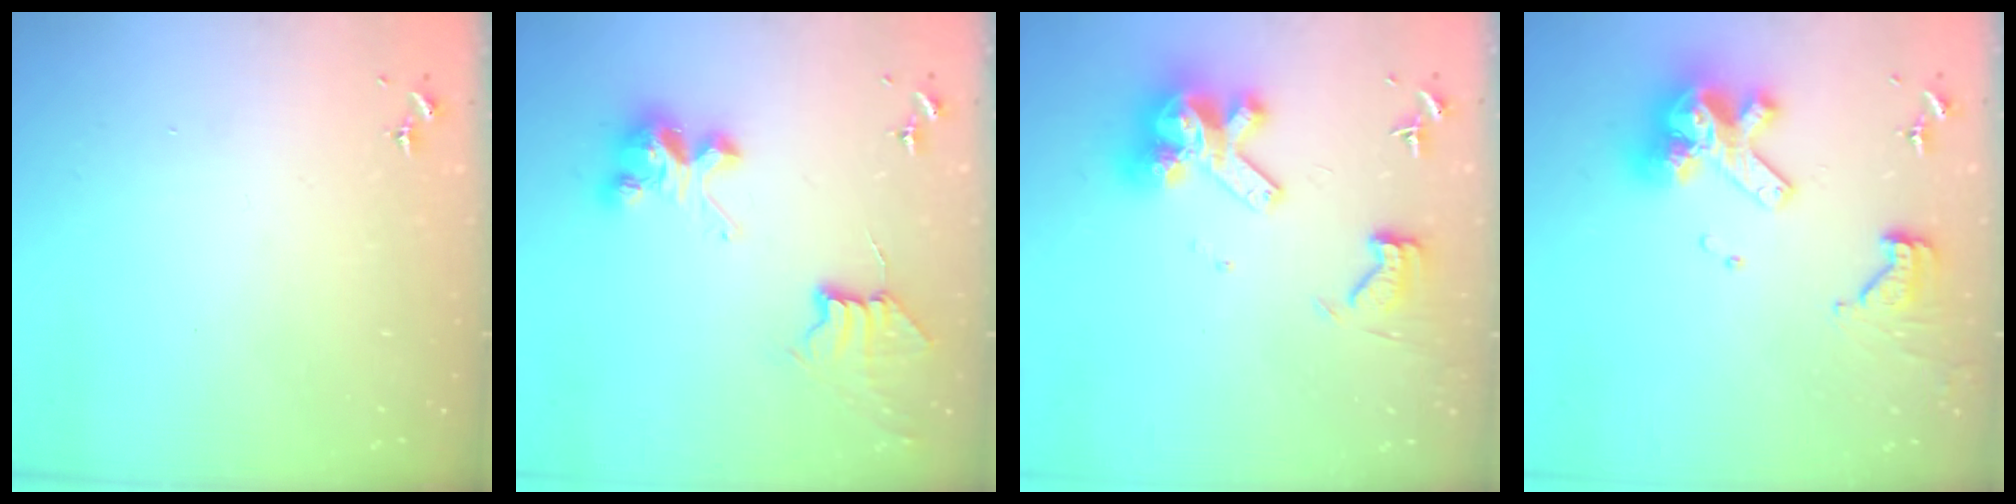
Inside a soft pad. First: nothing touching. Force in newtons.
{"total": 9.5, "press": 9.5, "slide": 0.7}
{"total": 14.7, "press": 14.6, "slide": 1.8}
{"total": 20.0, "press": 19.8, "slide": 2.3}